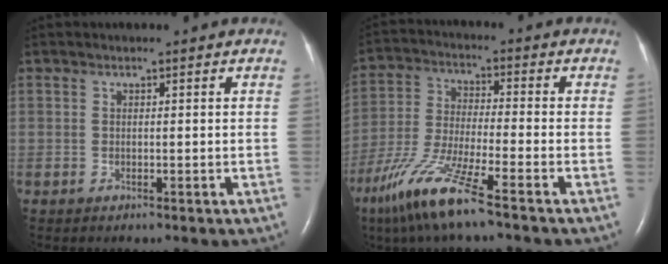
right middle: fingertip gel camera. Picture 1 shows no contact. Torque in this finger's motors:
{"motor_torque": [1.18, -0.96, 0.29, 0.10]}